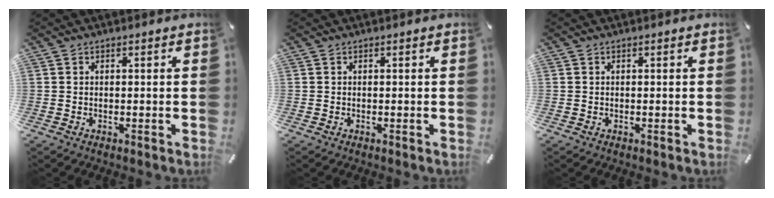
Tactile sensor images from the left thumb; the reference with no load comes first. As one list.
[{"total": 0.0}, {"total": 0.0}]